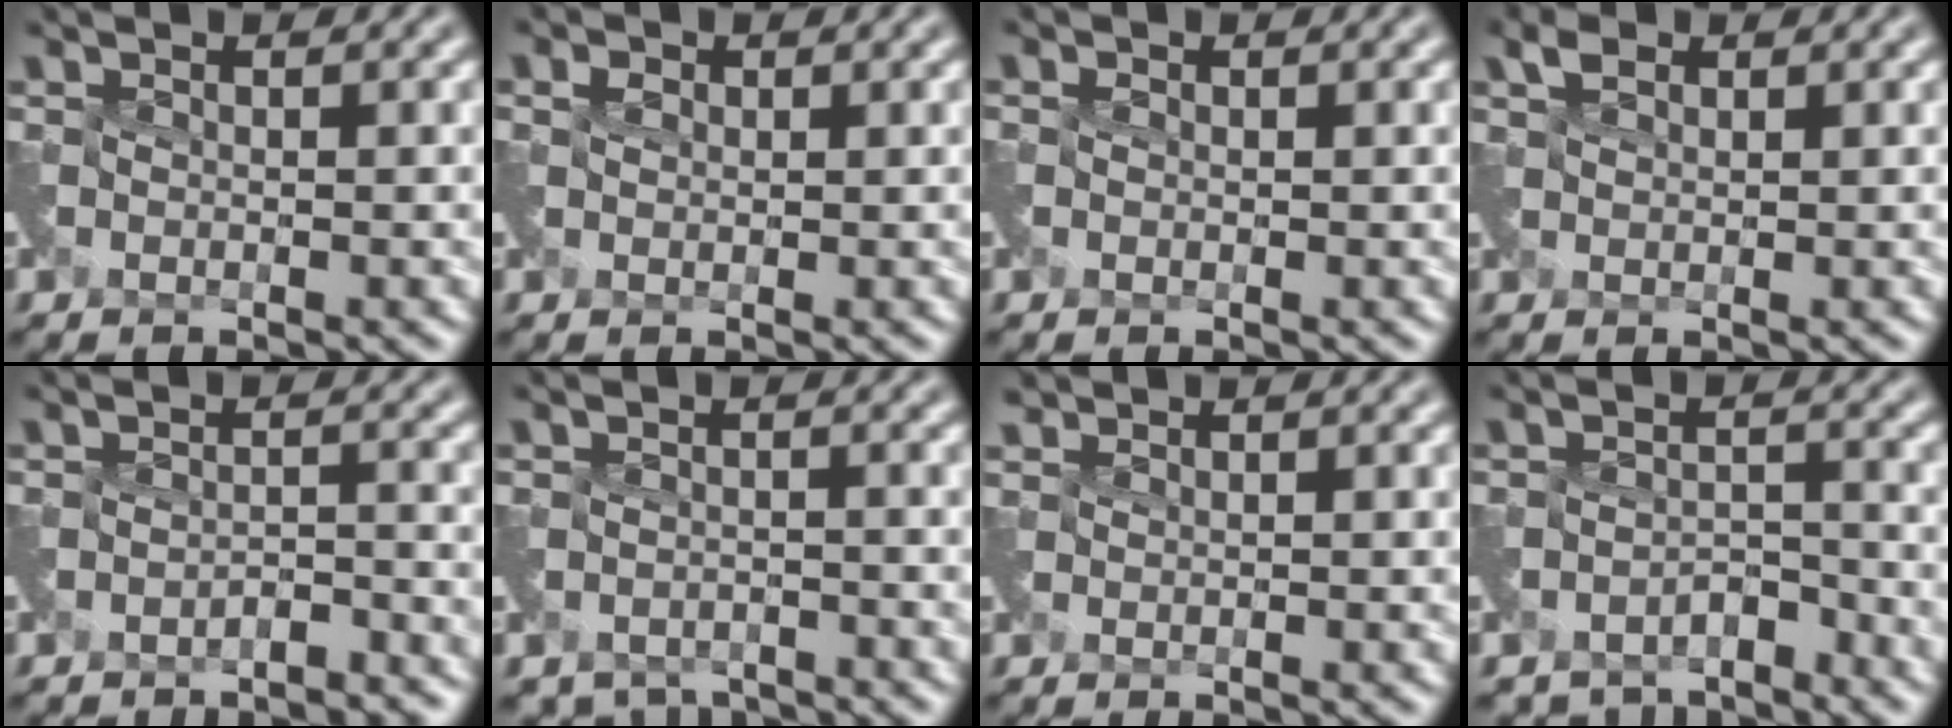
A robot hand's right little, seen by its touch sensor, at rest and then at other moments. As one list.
[{"total": 0.7, "force": [0.4, 0.5, 0.1], "torque": [-0.001, 0.002, 0.009]}, {"total": 0.0}, {"total": 1.5, "force": [1.3, 0.6, 0.5], "torque": [-0.011, 0.006, 0.027]}, {"total": 2.1, "force": [-1.9, 0.7, 0.7], "torque": [-0.007, -0.011, -0.033]}, {"total": 3.4, "force": [-2.9, 1.7, 0.8], "torque": [-0.006, -0.018, -0.048]}, {"total": 0.7, "force": [0.6, -0.1, -0.2], "torque": [0.001, 0.003, 0.018]}, {"total": 3.7, "force": [-3.3, 1.4, 0.9], "torque": [-0.008, -0.017, -0.054]}]